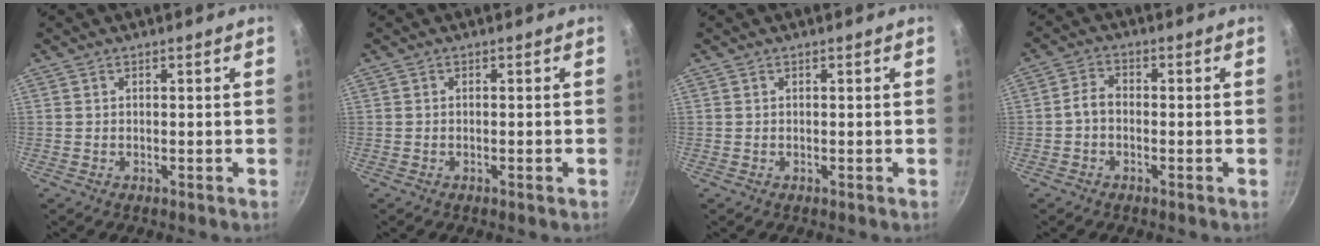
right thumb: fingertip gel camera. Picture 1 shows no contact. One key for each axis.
{"total": 0.7, "fx": -0.4, "fy": 0.1, "fz": 0.6, "tx": -0.016, "ty": 0.005, "tz": -0.009}
{"total": 0.0}
{"total": 3.2, "fx": -1.0, "fy": 2.2, "fz": 2.0, "tx": -0.037, "ty": 0.022, "tz": -0.029}